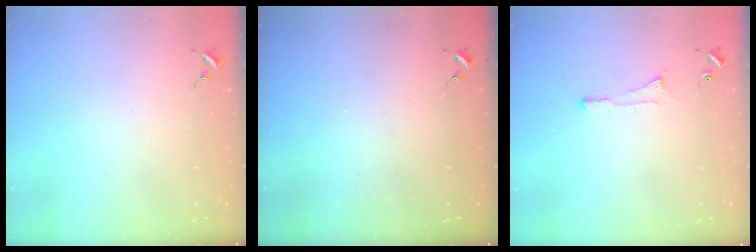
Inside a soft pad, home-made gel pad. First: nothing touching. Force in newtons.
{"total": 0.0}
{"total": 5.2, "press": 5.2, "slide": 0.5}